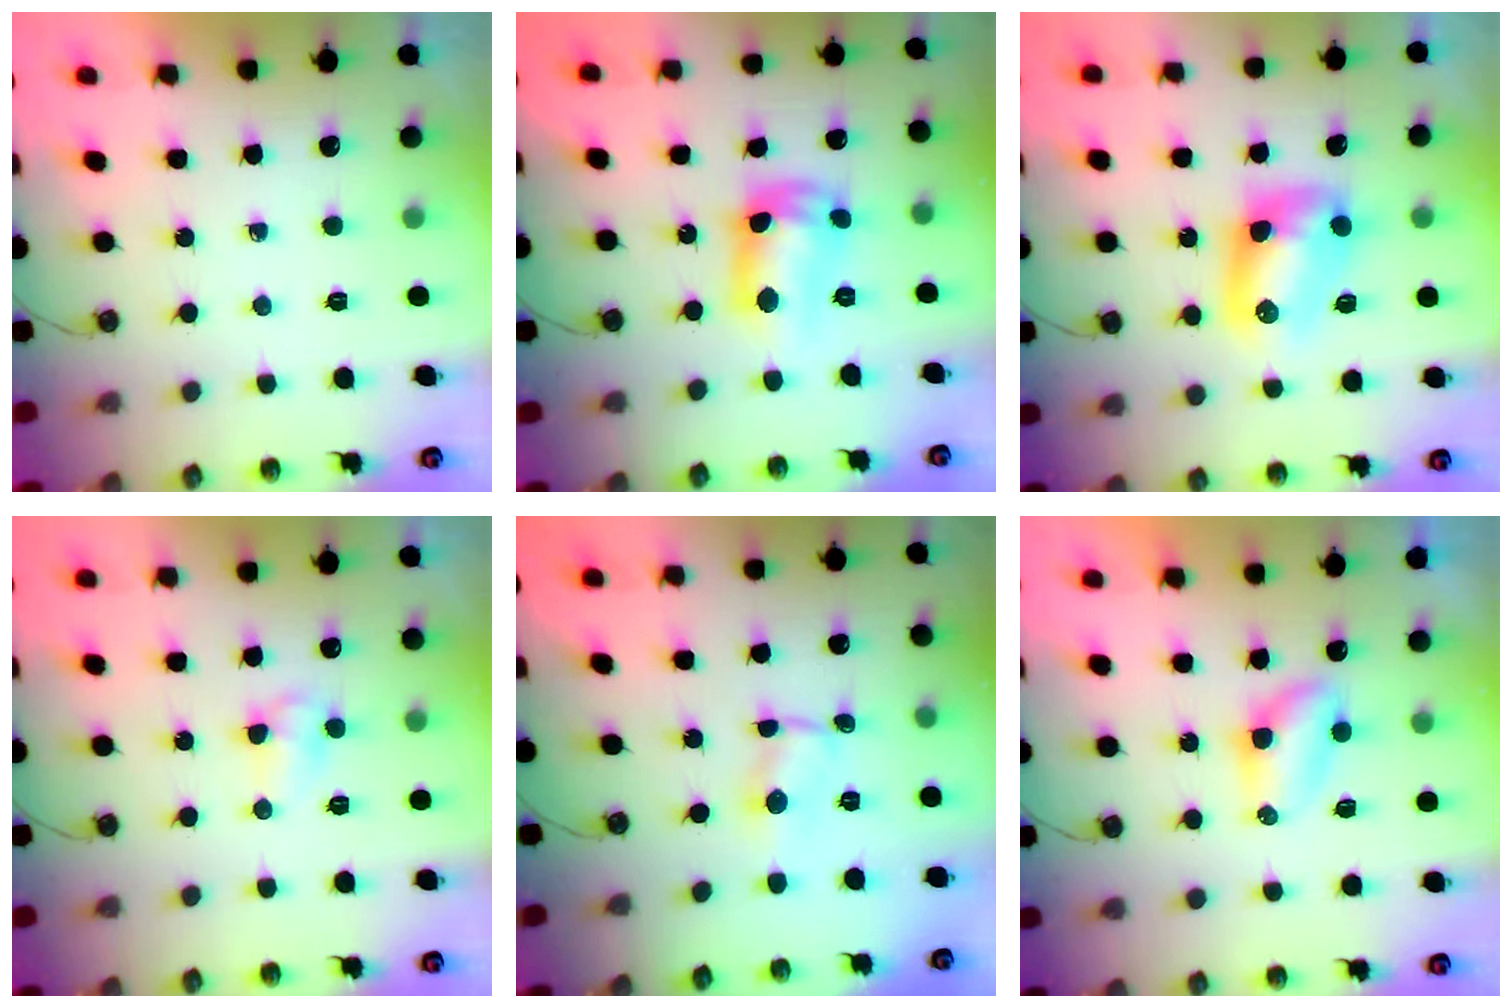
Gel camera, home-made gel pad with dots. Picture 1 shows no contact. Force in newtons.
{"total": 11.3, "press": 11.2, "slide": 0.9}
{"total": 9.6, "press": 9.5, "slide": 1.2}
{"total": 6.1, "press": 4.9, "slide": 3.7}
{"total": 1.1, "press": 1.1, "slide": 0.2}
{"total": 4.9, "press": 4.9, "slide": 0.6}